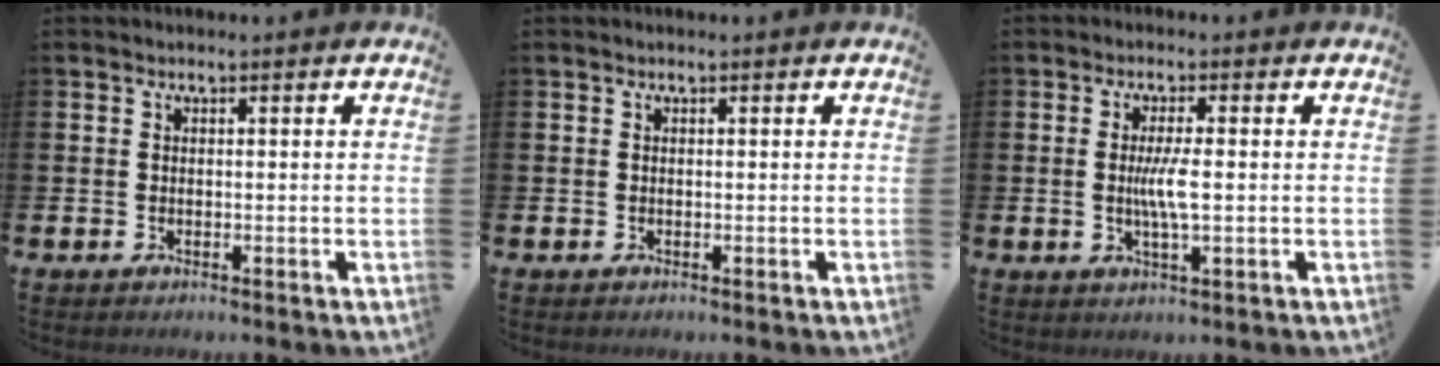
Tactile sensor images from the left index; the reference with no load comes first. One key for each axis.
{"total": 0.0}
{"total": 3.7, "fx": 0.0, "fy": 0.6, "fz": 3.7, "tx": -0.069, "ty": -0.001, "tz": -0.002}